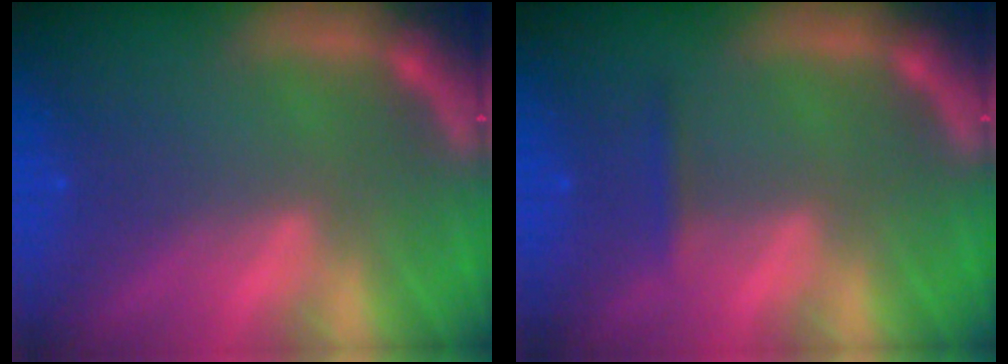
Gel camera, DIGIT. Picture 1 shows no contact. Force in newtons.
{"total": 0.9}